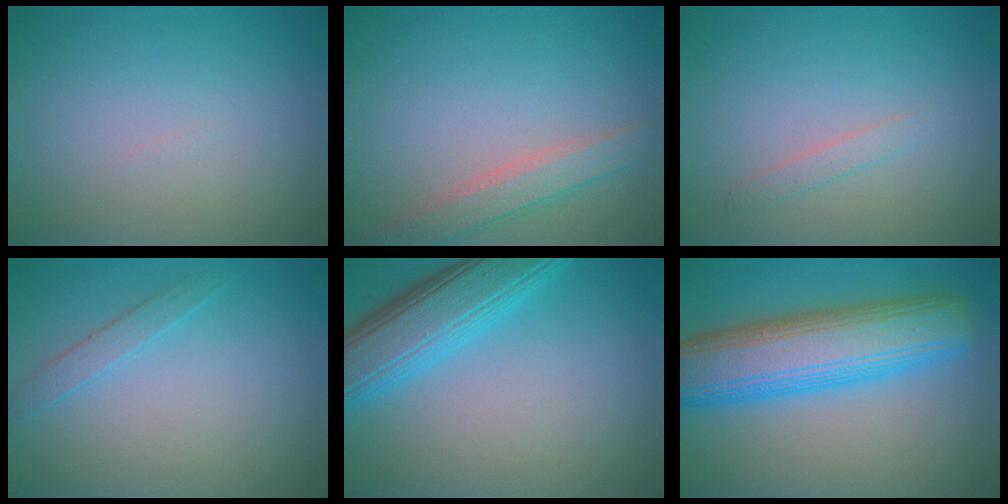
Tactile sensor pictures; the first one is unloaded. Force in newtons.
{"total": 2.9, "press": 2.9, "slide": 0.2}
{"total": 1.0, "press": 1.0, "slide": 0.1}
{"total": 1.4, "press": 1.4, "slide": 0.1}
{"total": 6.8, "press": 6.8, "slide": 0.2}
{"total": 10.3, "press": 10.3, "slide": 0.5}